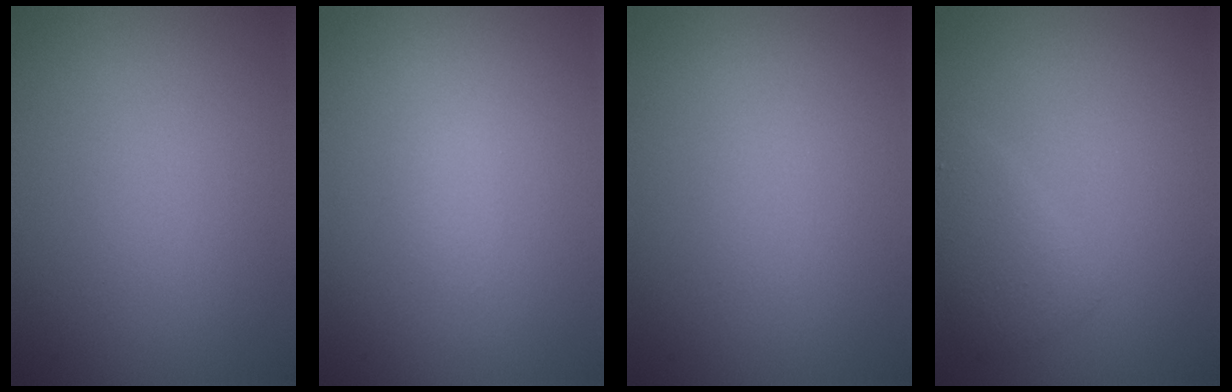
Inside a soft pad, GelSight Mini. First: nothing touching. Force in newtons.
{"total": 0.5, "press": 0.5, "slide": 0.0}
{"total": 0.0}
{"total": 2.1, "press": 2.1, "slide": 0.1}